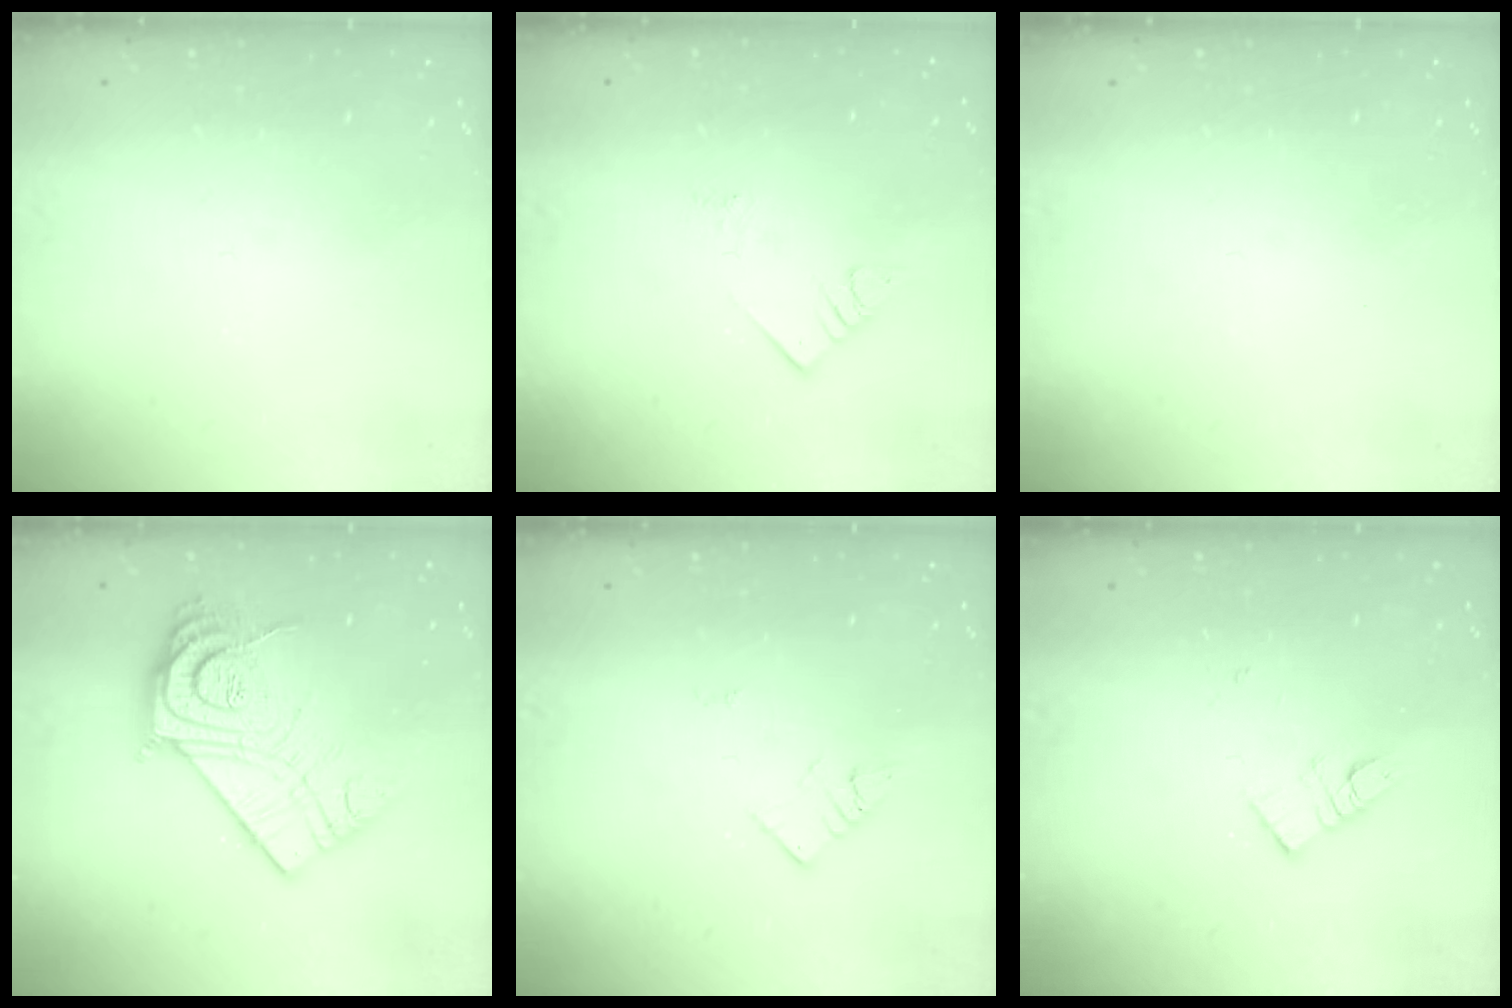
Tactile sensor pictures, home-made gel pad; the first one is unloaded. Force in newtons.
{"total": 3.3, "press": 3.3, "slide": 0.4}
{"total": 0.0}
{"total": 20.8, "press": 20.7, "slide": 1.6}
{"total": 3.0, "press": 3.0, "slide": 0.4}
{"total": 8.1, "press": 8.1, "slide": 0.4}